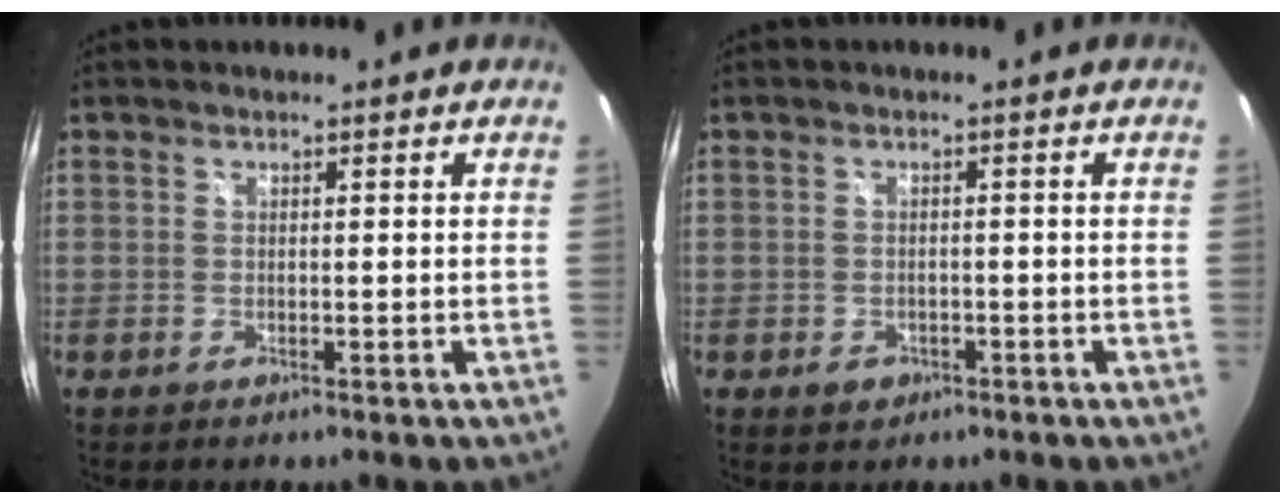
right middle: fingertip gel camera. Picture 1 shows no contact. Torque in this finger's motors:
{"motor_torque": [0.21, -0.42, 0.08, 0.01]}